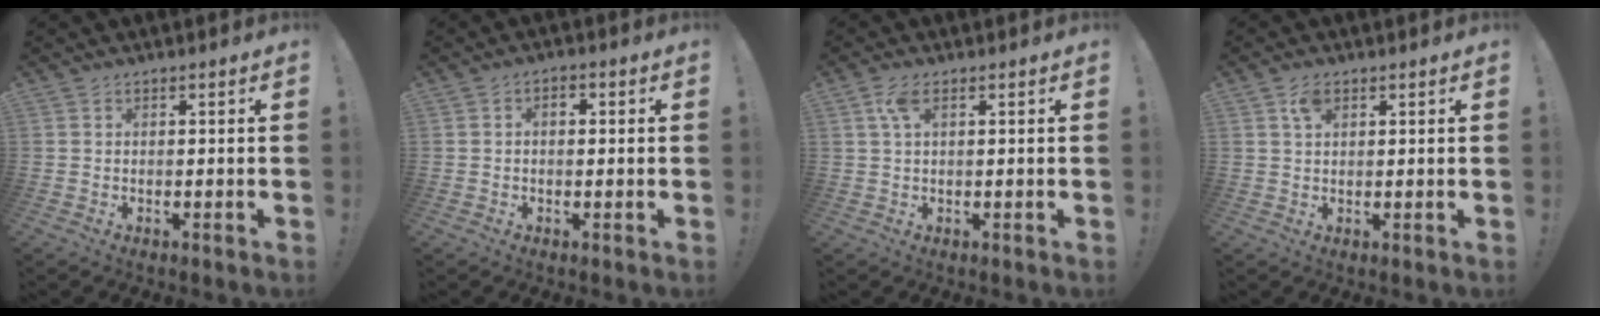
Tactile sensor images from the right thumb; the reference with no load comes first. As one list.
[{"total": 1.9, "force": [-0.3, 1.2, 1.4], "torque": [-0.010, 0.000, -0.010]}, {"total": 3.9, "force": [1.5, 1.5, 3.3], "torque": [-0.068, 0.003, 0.025]}, {"total": 3.8, "force": [2.0, 2.1, 2.5], "torque": [-0.044, -0.001, 0.036]}]